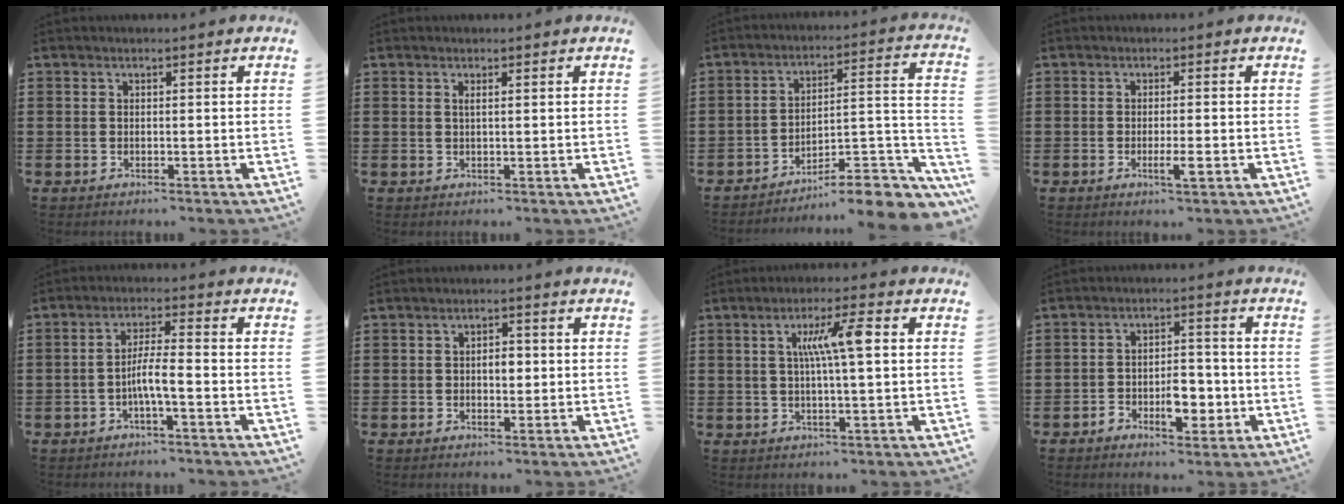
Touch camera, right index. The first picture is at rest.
{"total": 0.9, "force": [0.3, 0.0, 0.8], "torque": [-0.017, -0.001, 0.006]}
{"total": 8.2, "force": [-6.9, 1.9, 3.9], "torque": [-0.042, 0.007, -0.133]}
{"total": 2.9, "force": [-1.1, 0.2, 2.6], "torque": [-0.051, -0.007, -0.022]}
{"total": 4.6, "force": [-1.7, 0.5, 4.2], "torque": [-0.081, -0.001, -0.034]}
{"total": 2.7, "force": [0.0, 1.4, 2.3], "torque": [-0.036, 0.003, -0.005]}
{"total": 7.1, "force": [1.4, 0.7, 7.0], "torque": [-0.135, 0.005, 0.017]}
{"total": 6.5, "force": [-2.7, 3.5, 4.8], "torque": [-0.070, 0.010, -0.047]}